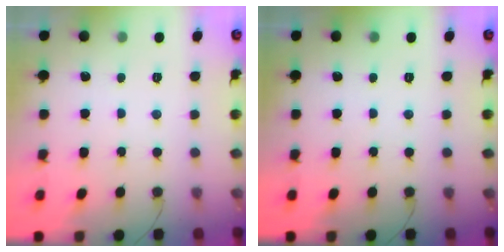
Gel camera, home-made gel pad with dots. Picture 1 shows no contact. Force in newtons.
{"total": 0.0}